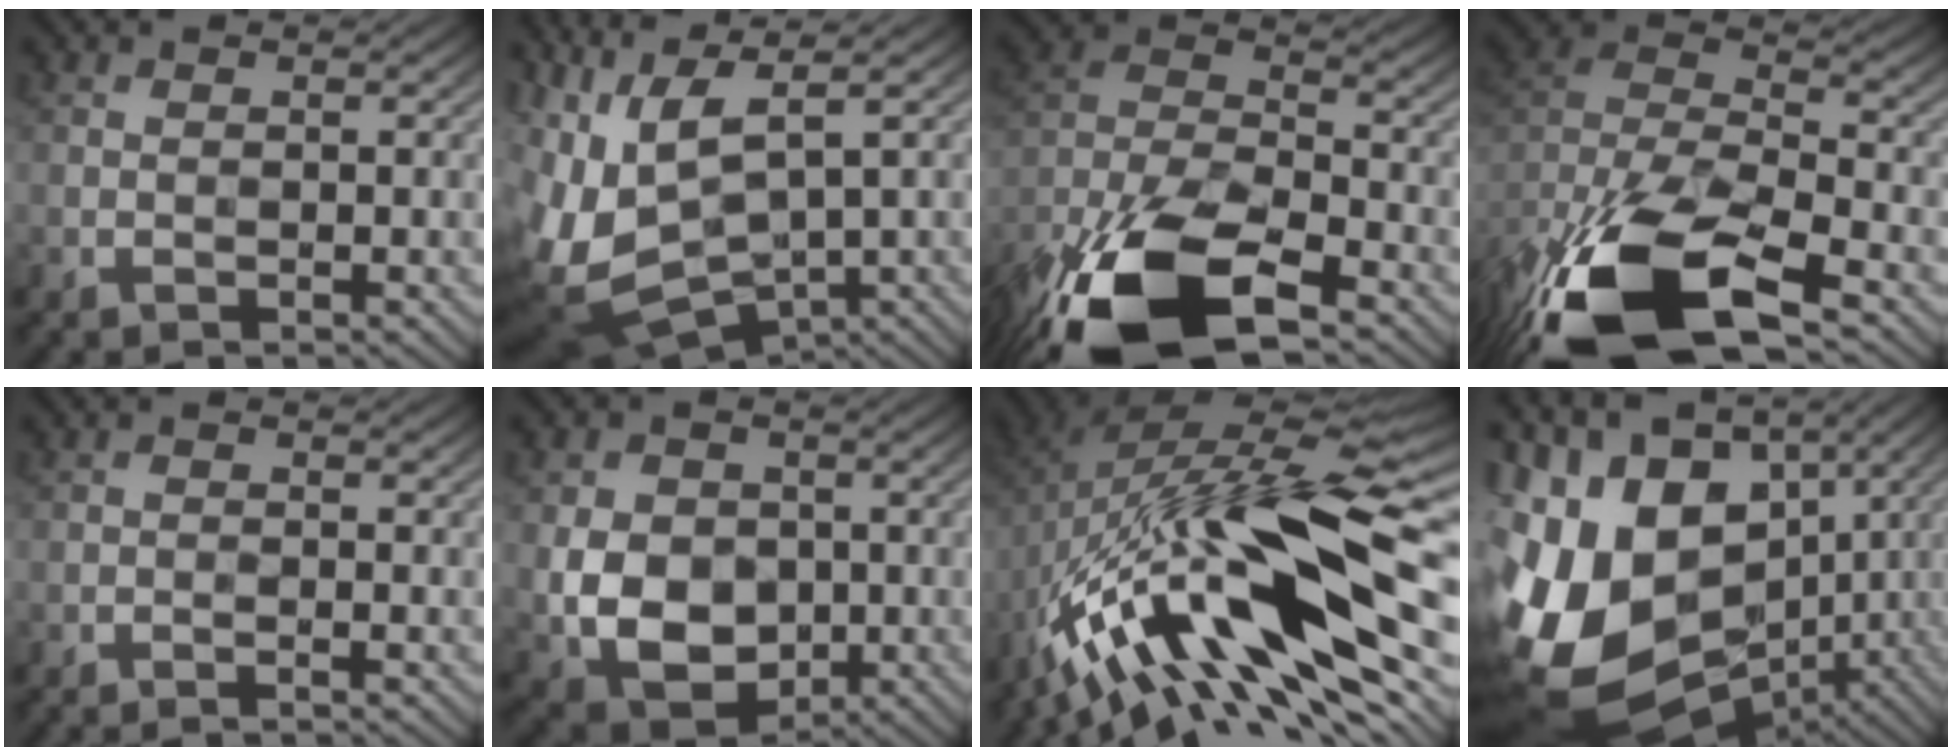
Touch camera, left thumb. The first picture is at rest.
{"total": 12.7, "force": [-0.7, 5.9, 11.2], "torque": [-0.290, -0.024, 0.028]}
{"total": 16.6, "force": [-10.8, 7.1, 10.4], "torque": [-0.236, -0.024, -0.203]}
{"total": 17.7, "force": [-11.1, 6.8, 12.0], "torque": [-0.278, -0.028, -0.192]}
{"total": 1.1, "force": [-0.6, 0.1, 0.8], "torque": [-0.008, 0.008, -0.018]}
{"total": 9.2, "force": [-1.0, 7.2, 5.6], "torque": [-0.125, -0.014, -0.022]}
{"total": 17.8, "force": [-5.5, 6.6, 15.6], "torque": [-0.266, 0.027, -0.114]}
{"total": 19.6, "force": [-0.8, 13.9, 13.8], "torque": [-0.296, -0.025, 0.018]}